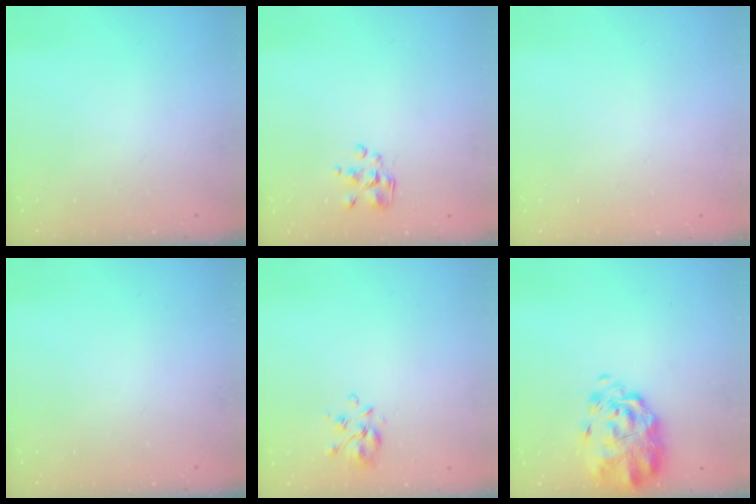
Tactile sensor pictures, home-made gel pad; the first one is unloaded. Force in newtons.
{"total": 2.3, "press": 2.1, "slide": 0.7}
{"total": 1.9, "press": 1.9, "slide": 0.2}
{"total": 0.0}
{"total": 6.5, "press": 6.4, "slide": 1.3}
{"total": 4.0, "press": 3.4, "slide": 2.2}